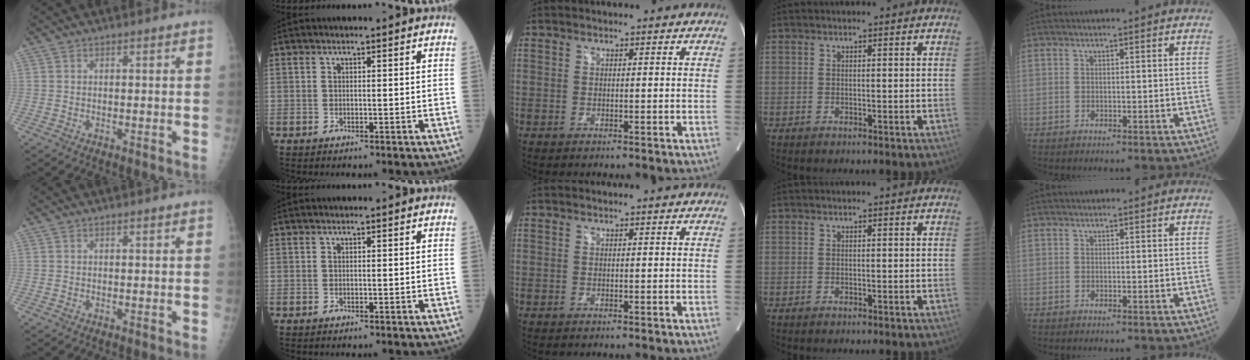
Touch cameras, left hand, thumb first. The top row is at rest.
{}